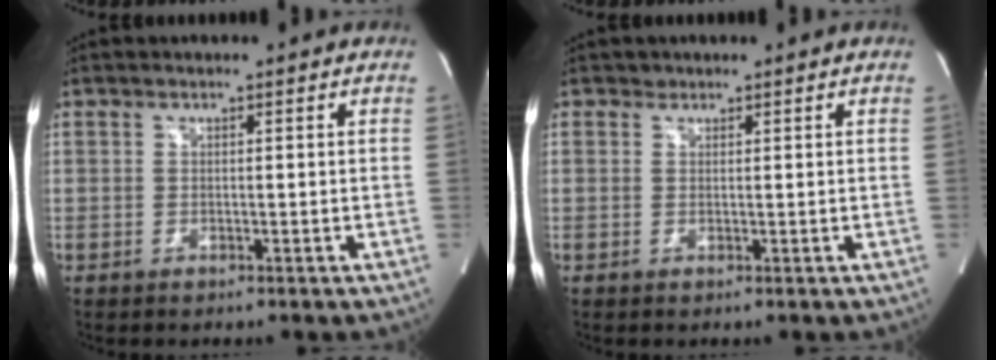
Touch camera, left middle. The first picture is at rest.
{"total": 0.7, "force": [0.6, 0.4, -0.1], "torque": [0.001, -0.003, 0.008]}